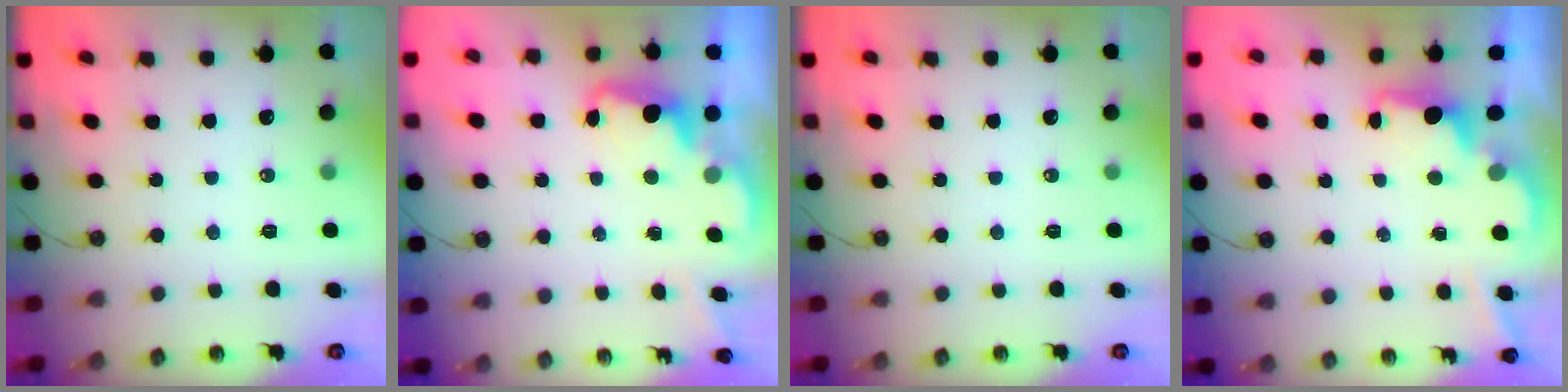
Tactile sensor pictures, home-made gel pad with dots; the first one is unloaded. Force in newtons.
{"total": 2.5, "press": 2.4, "slide": 0.7}
{"total": 0.0}
{"total": 2.1, "press": 1.9, "slide": 0.8}